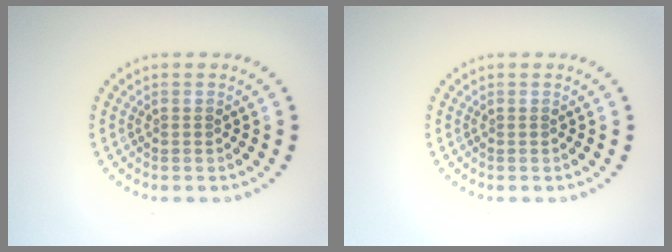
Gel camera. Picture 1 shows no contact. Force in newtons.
{"total": 0.0}